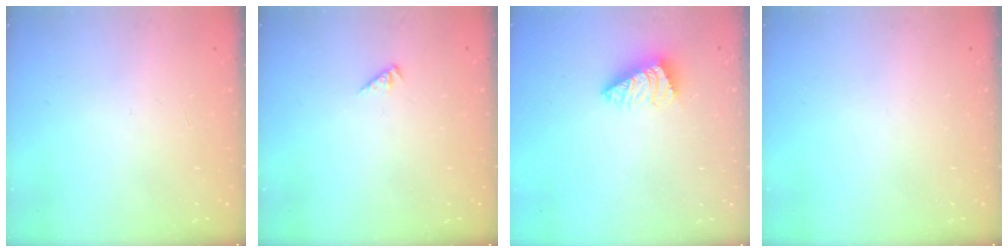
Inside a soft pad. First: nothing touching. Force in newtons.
{"total": 1.2, "press": 1.1, "slide": 0.3}
{"total": 2.1, "press": 2.1, "slide": 0.5}
{"total": 0.0}